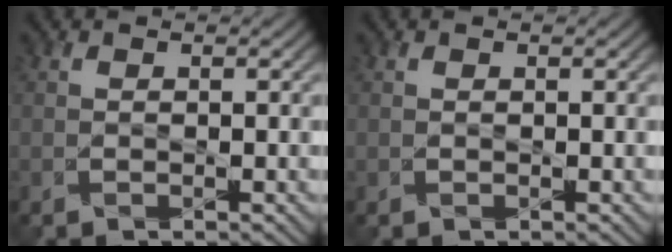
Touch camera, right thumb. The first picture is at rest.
{"total": 0.0}